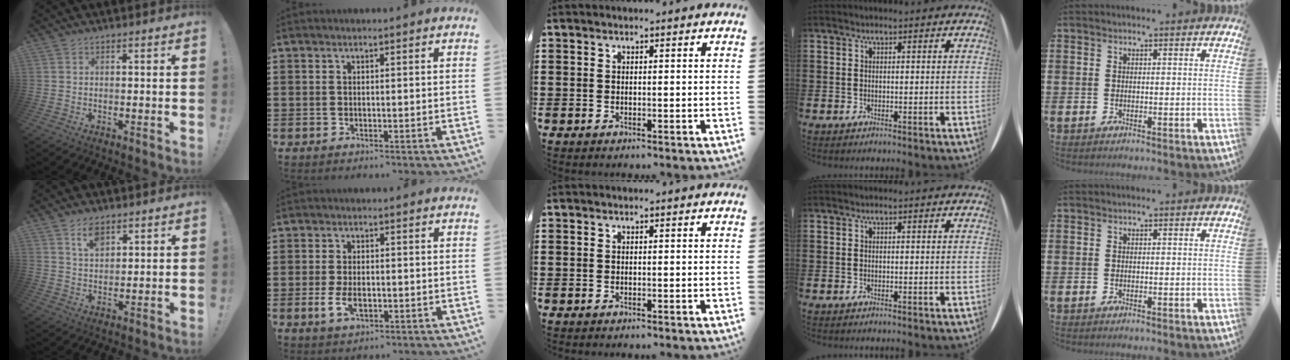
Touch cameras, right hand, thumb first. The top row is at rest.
{"thumb": {"total": 5.6, "force": [3.5, 2.9, 3.3], "torque": [-0.054, -0.013, 0.062]}, "index": {"total": 3.7, "force": [-0.9, 2.0, 3.0], "torque": [-0.069, -0.005, -0.017]}}